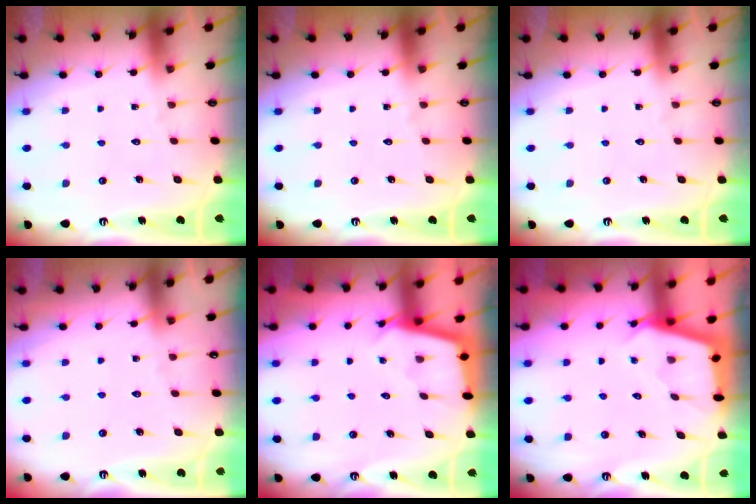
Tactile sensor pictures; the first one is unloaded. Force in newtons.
{"total": 0.0}
{"total": 0.0}
{"total": 3.1, "press": 3.1, "slide": 0.6}
{"total": 2.9, "press": 2.9, "slide": 0.3}
{"total": 2.6, "press": 2.6, "slide": 0.4}